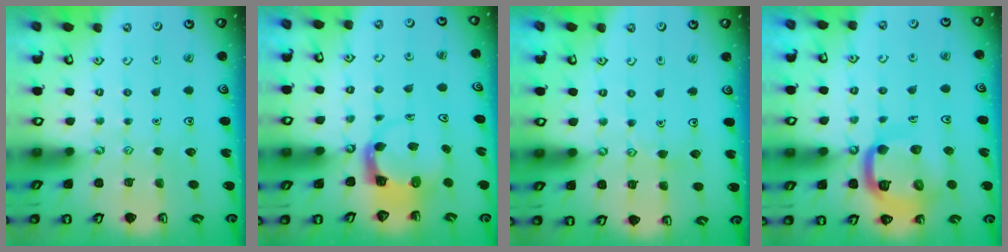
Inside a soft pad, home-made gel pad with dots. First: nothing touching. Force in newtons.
{"total": 3.7, "press": 3.7, "slide": 0.6}
{"total": 4.4, "press": 4.4, "slide": 0.4}
{"total": 17.4, "press": 17.3, "slide": 1.7}